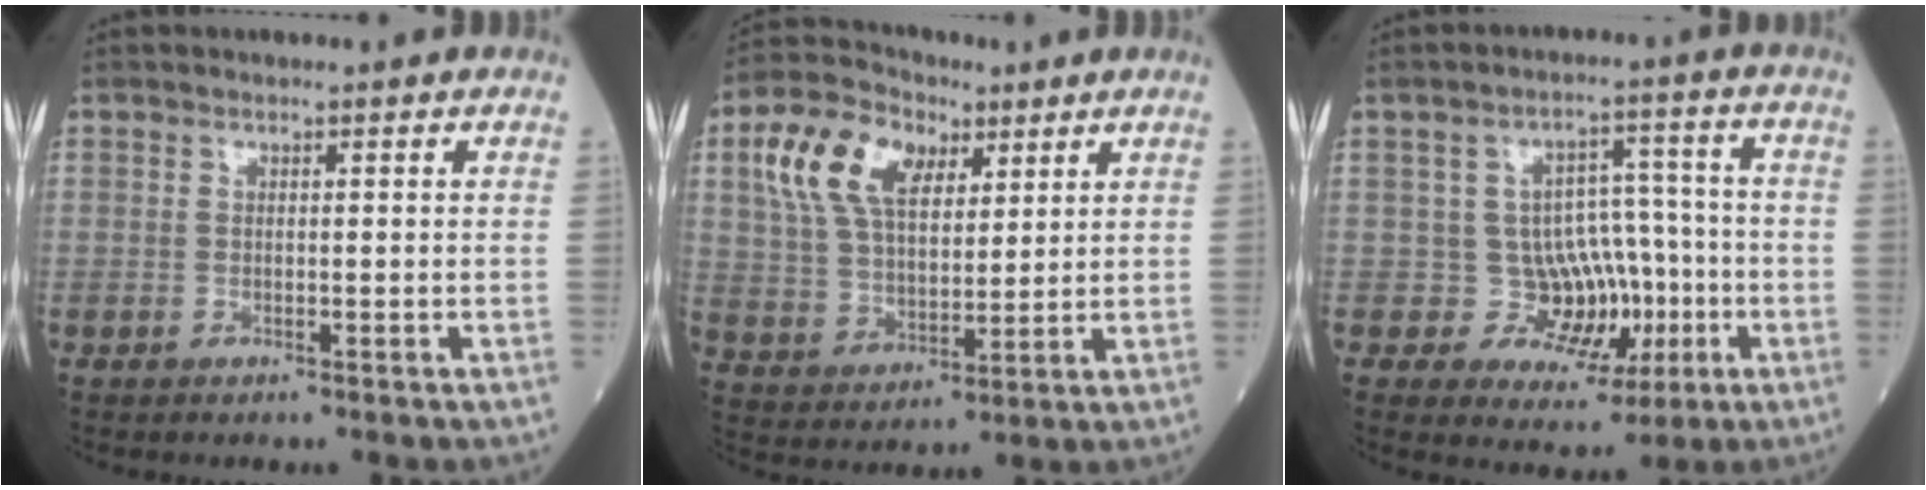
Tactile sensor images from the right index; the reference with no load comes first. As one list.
[{"total": 12.7, "force": [5.4, 7.2, 9.0], "torque": [-0.199, 0.035, 0.104]}, {"total": 8.0, "force": [-1.5, 7.2, 3.3], "torque": [-0.024, 0.029, -0.014]}]